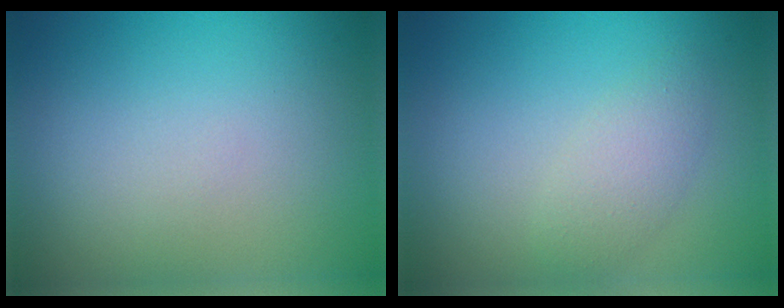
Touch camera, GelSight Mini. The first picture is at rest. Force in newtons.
{"total": 2.1, "press": 2.1, "slide": 0.2}